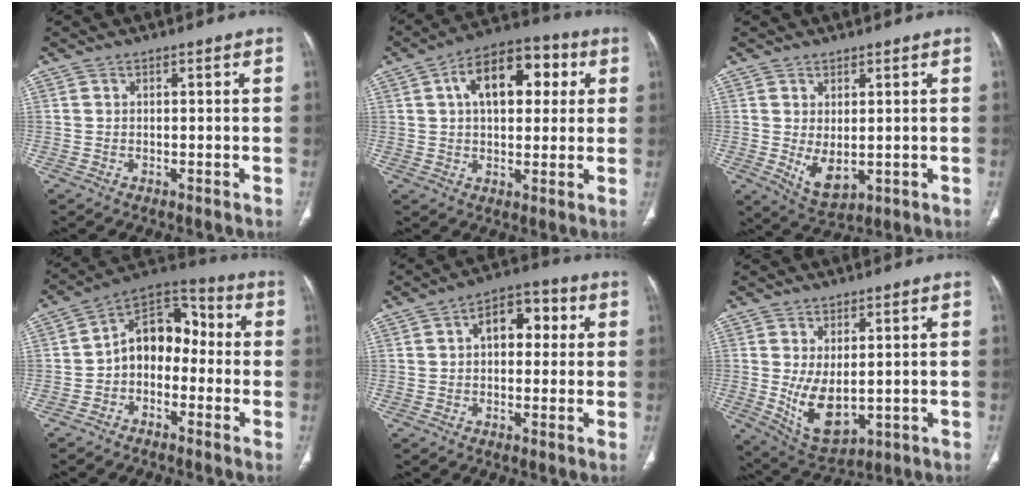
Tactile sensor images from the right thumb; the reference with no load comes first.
{"total": 14.6, "force": [4.1, 8.3, 11.3], "torque": [-0.147, 0.020, 0.058]}
{"total": 5.8, "force": [-0.3, 3.1, 5.0], "torque": [-0.081, -0.014, 0.015]}
{"total": 11.5, "force": [-1.8, 8.3, 7.8], "torque": [-0.088, 0.052, -0.050]}
{"total": 8.6, "force": [1.6, 5.4, 6.5], "torque": [-0.066, 0.024, 0.017]}
{"total": 9.3, "force": [-0.3, 4.9, 7.9], "torque": [-0.127, -0.019, 0.020]}